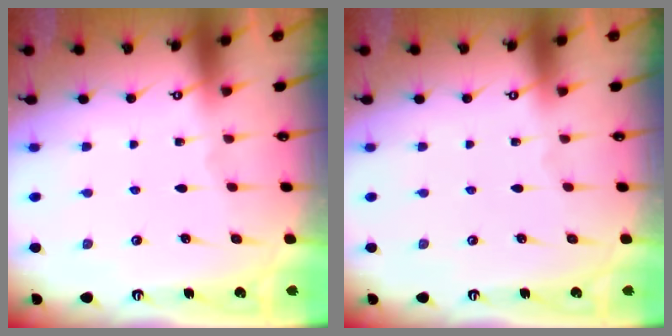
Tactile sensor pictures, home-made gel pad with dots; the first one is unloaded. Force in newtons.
{"total": 0.0}